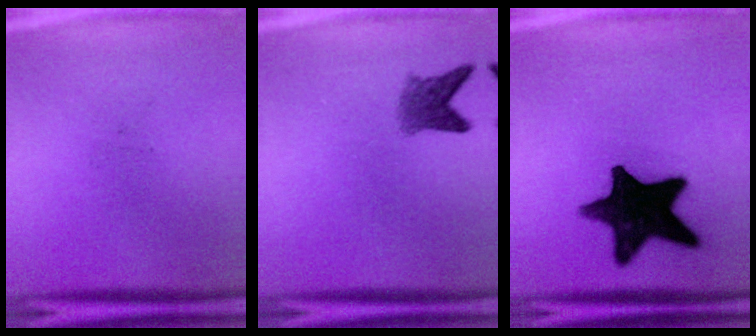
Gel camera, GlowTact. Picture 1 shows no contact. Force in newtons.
{"total": 3.3}
{"total": 16.2}